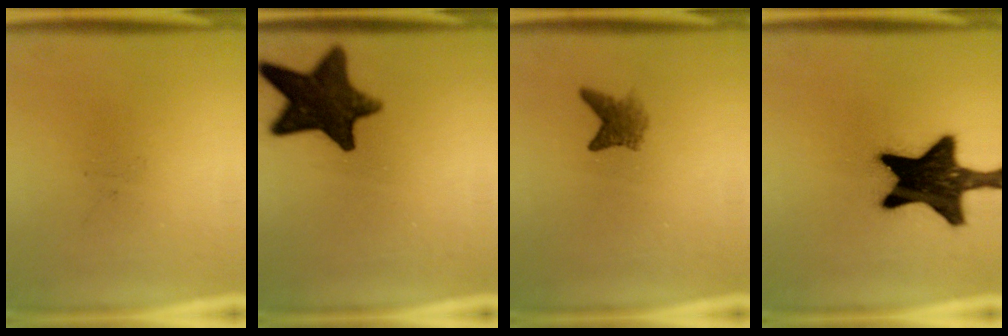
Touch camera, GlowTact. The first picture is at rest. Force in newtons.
{"total": 14.3}
{"total": 2.7}
{"total": 19.5}